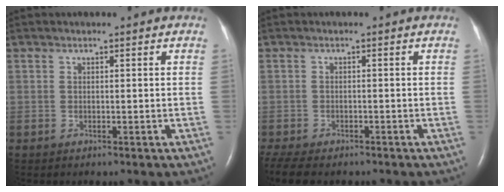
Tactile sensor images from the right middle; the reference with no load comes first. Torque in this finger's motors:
{"motor_torque": [0.09, -0.08, 0.04, 0.04]}